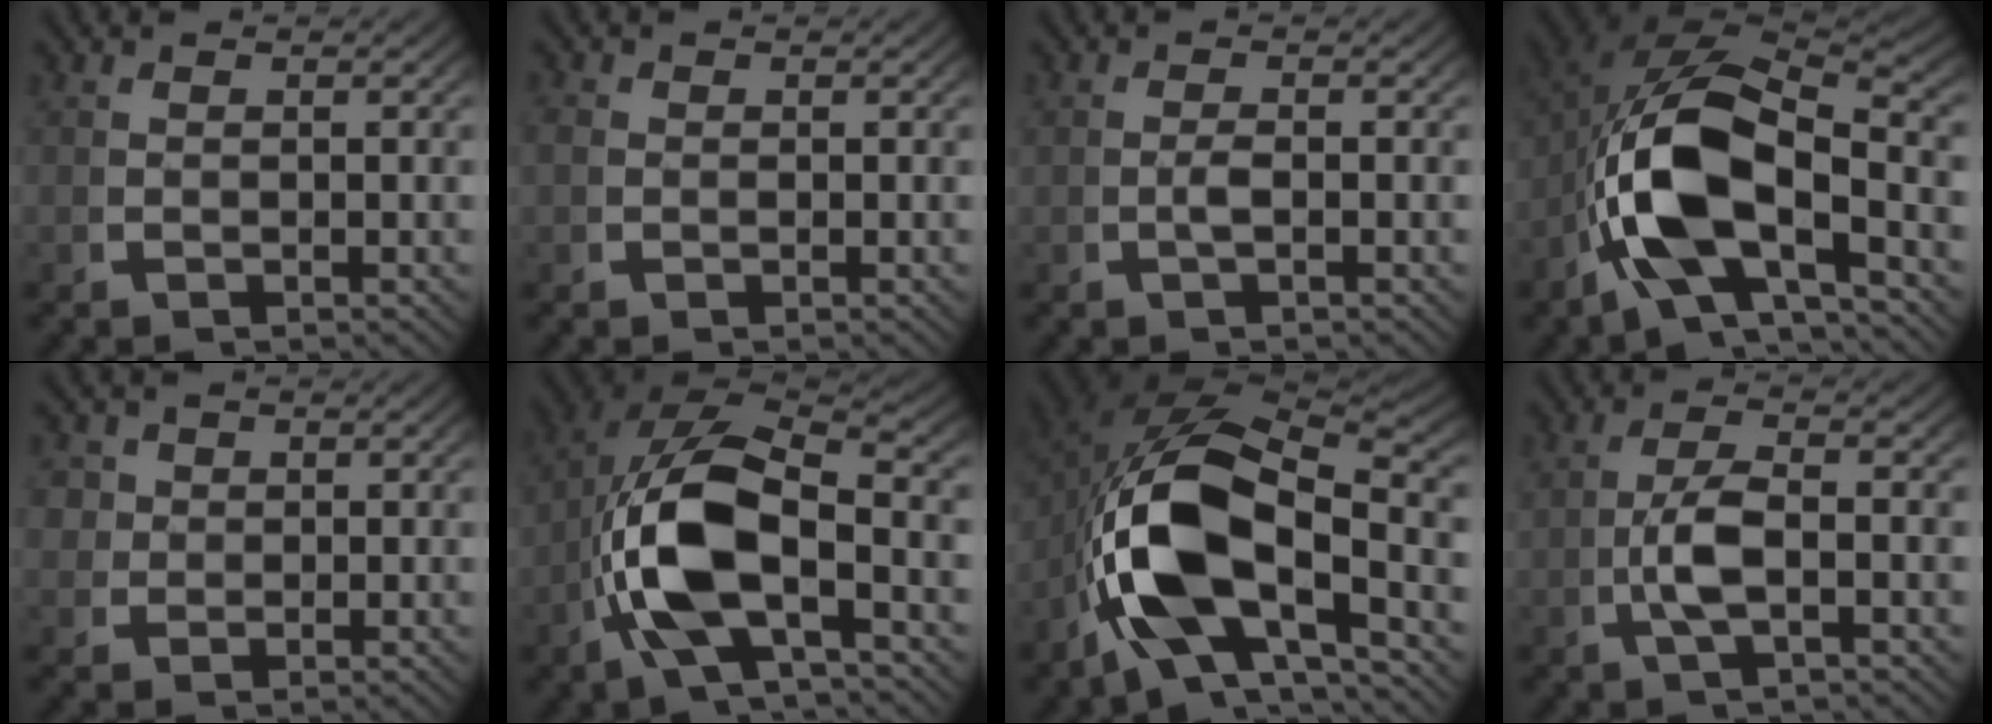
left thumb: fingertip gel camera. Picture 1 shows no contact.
{"total": 0.9, "force": [0.0, 0.9, 0.3], "torque": [-0.012, -0.007, 0.000]}
{"total": 1.2, "force": [-0.1, 0.3, 1.1], "torque": [-0.030, -0.002, 0.001]}
{"total": 14.8, "force": [-0.9, 8.8, 11.9], "torque": [-0.256, -0.036, -0.007]}
{"total": 4.0, "force": [1.1, 3.6, 1.4], "torque": [-0.039, -0.010, 0.020]}
{"total": 13.3, "force": [0.0, 8.1, 10.6], "torque": [-0.230, -0.034, 0.010]}
{"total": 16.9, "force": [-1.0, 10.2, 13.5], "torque": [-0.291, -0.042, -0.002]}
{"total": 4.3, "force": [-0.1, 1.7, 3.9], "torque": [-0.097, -0.009, 0.003]}